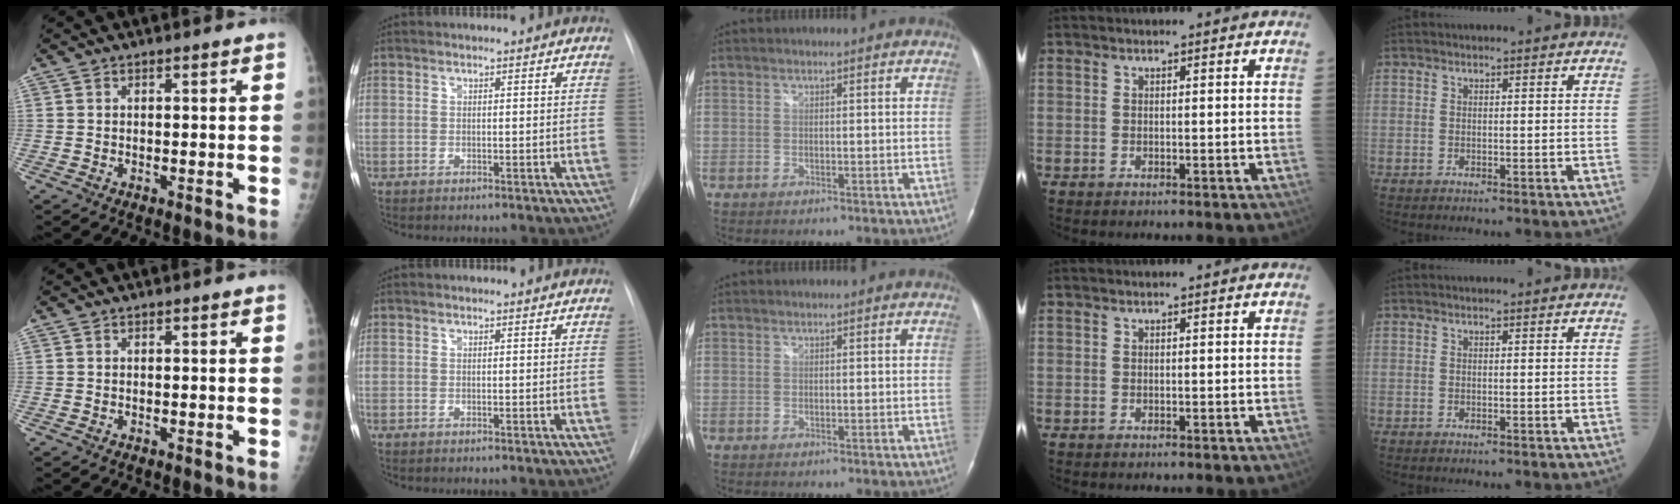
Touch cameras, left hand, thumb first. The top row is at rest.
{}